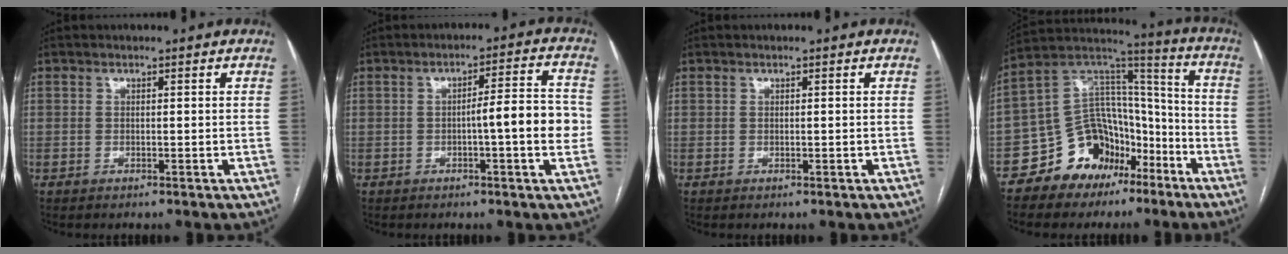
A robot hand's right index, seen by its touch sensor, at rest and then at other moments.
{"total": 7.6, "force": [-1.2, 0.7, 7.5], "torque": [-0.100, 0.019, -0.017]}
{"total": 0.0}
{"total": 14.7, "force": [-8.5, 10.2, 6.4], "torque": [-0.107, 0.073, -0.140]}